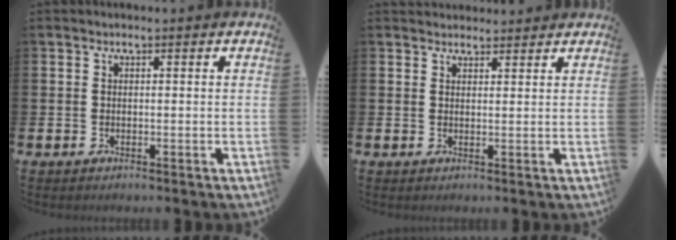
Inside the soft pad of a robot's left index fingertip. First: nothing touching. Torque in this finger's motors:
{"motor_torque": [-0.52, -0.89, 0.01, 0.01]}